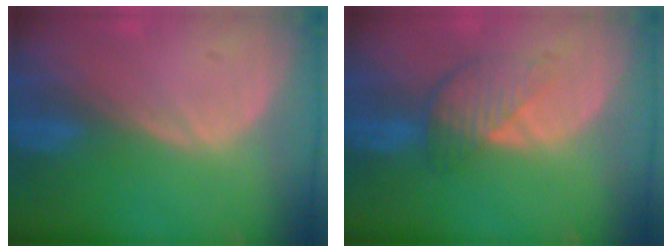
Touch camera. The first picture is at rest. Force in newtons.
{"total": 4.6, "press": 4.2, "slide": 2.0}